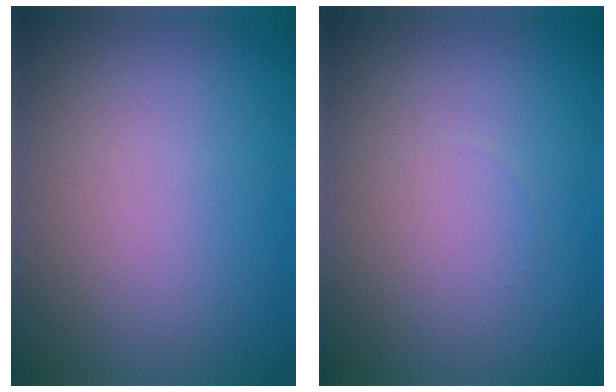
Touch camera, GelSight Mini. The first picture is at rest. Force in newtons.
{"total": 0.0}